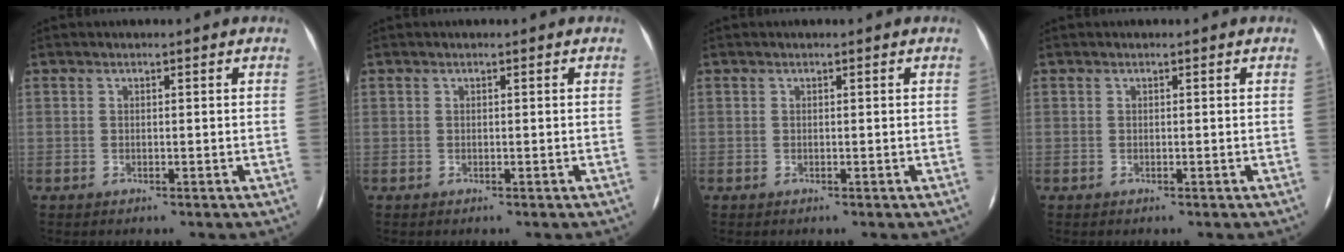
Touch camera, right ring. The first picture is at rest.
{"total": 0.0}
{"total": 0.0}
{"total": 0.0}